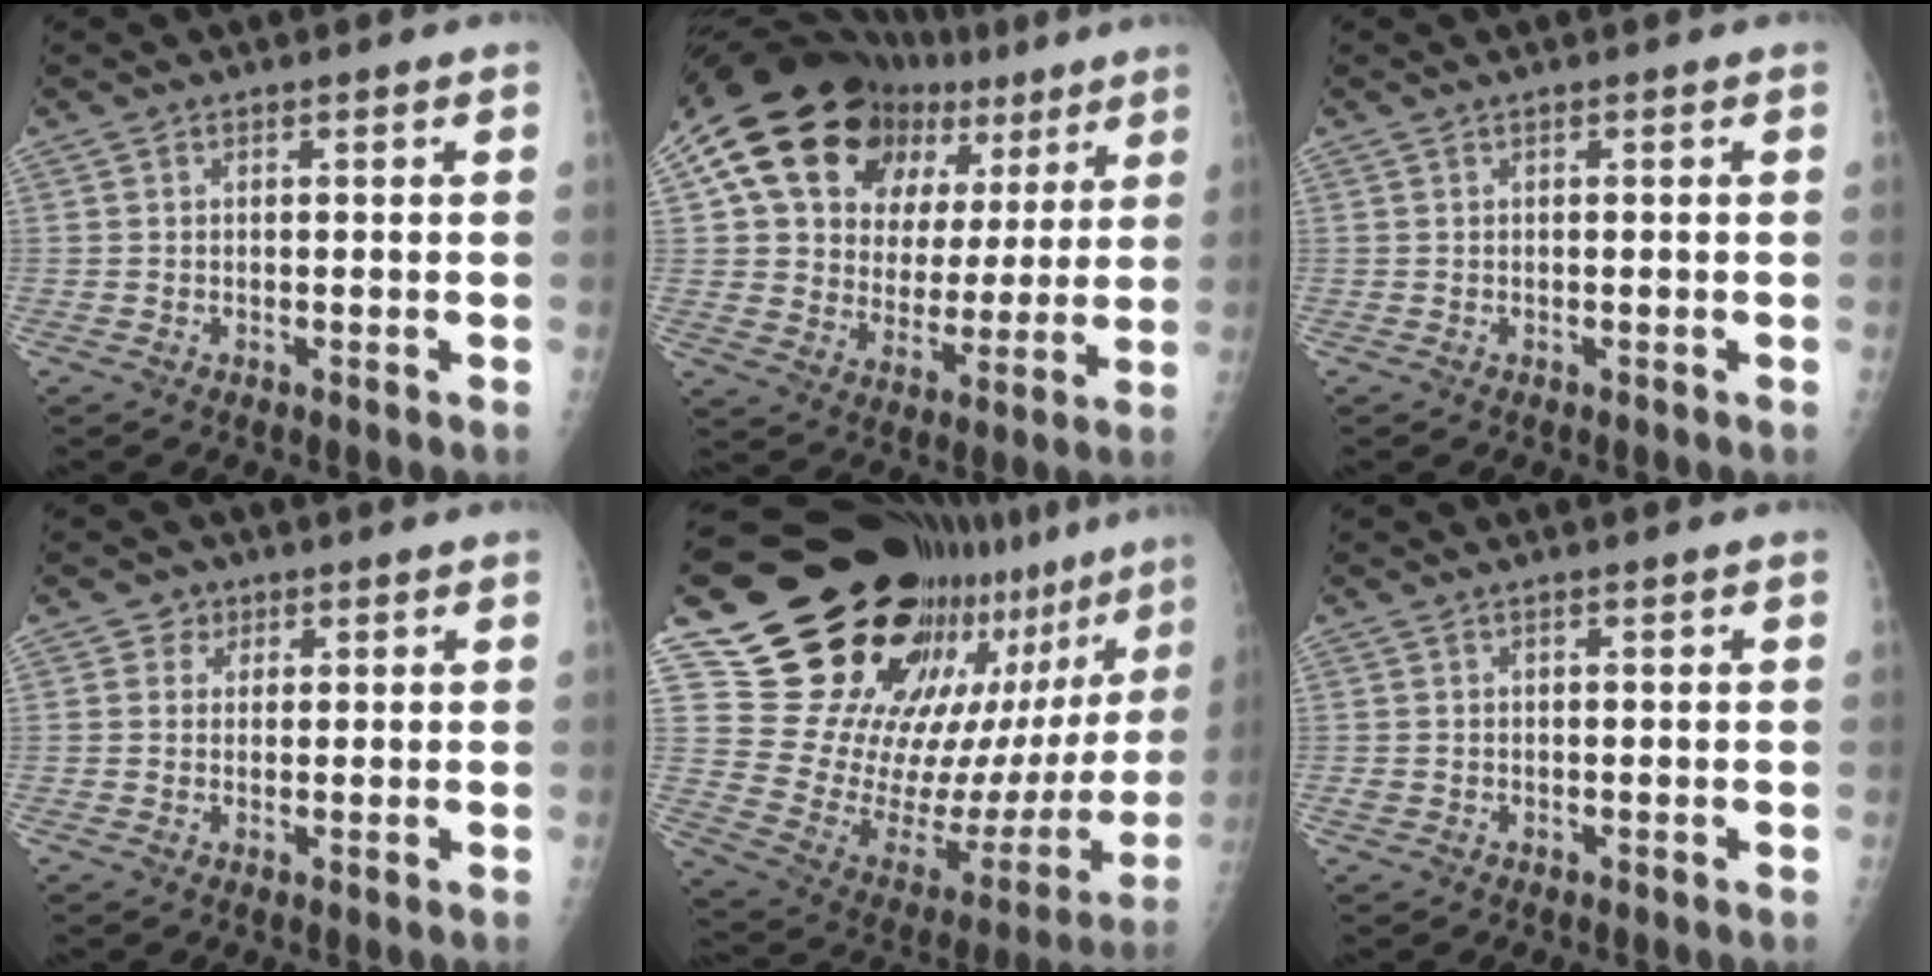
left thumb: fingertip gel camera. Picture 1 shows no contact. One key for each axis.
{"total": 22.3, "fx": 10.9, "fy": 15.5, "fz": 11.8, "tx": -0.142, "ty": 0.008, "tz": 0.182}
{"total": 0.0}
{"total": 2.2, "fx": 0.9, "fy": 2.0, "fz": 0.2, "tx": 0.012, "ty": -0.002, "tz": 0.006}
{"total": 30.7, "fx": 21.7, "fy": 12.0, "fz": 18.0, "tx": -0.254, "ty": -0.119, "tz": 0.331}
{"total": 1.1, "fx": 0.1, "fy": 0.8, "fz": 0.7, "tx": -0.011, "ty": 0.005, "tz": 0.006}